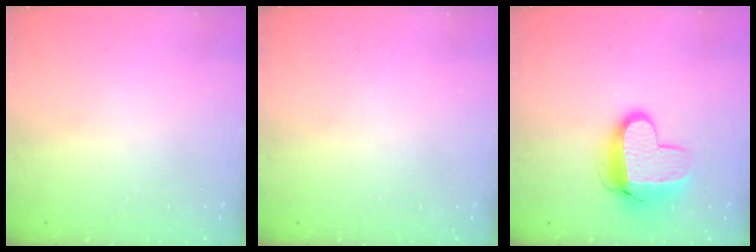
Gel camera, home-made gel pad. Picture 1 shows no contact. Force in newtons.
{"total": 0.0}
{"total": 11.8, "press": 11.8, "slide": 1.2}